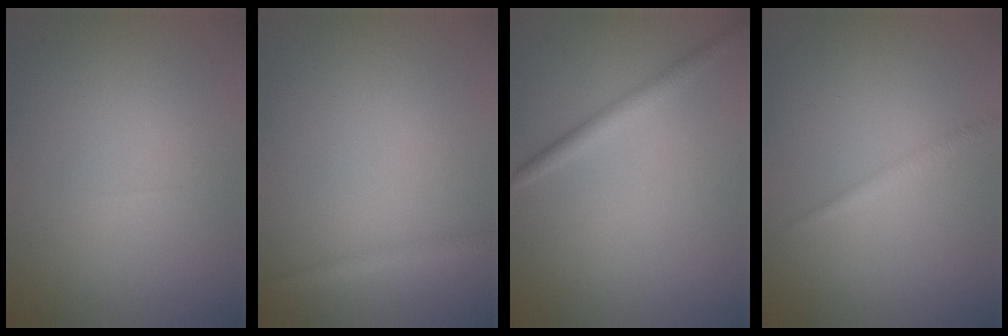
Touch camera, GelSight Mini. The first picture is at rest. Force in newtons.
{"total": 1.4, "press": 1.4, "slide": 0.0}
{"total": 2.0, "press": 2.0, "slide": 0.1}
{"total": 0.9, "press": 0.9, "slide": 0.0}